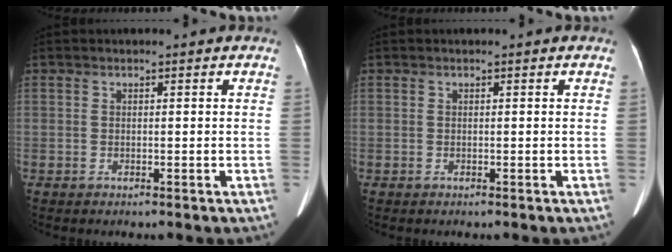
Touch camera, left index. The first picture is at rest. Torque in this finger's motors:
{"motor_torque": [0.01, 0.01, 0.00, 0.00]}